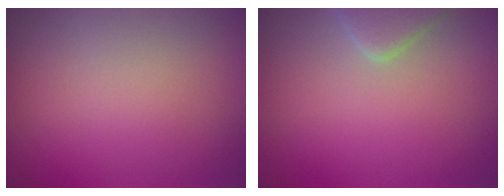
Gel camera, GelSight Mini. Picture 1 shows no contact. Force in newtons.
{"total": 2.8, "press": 2.8, "slide": 0.2}